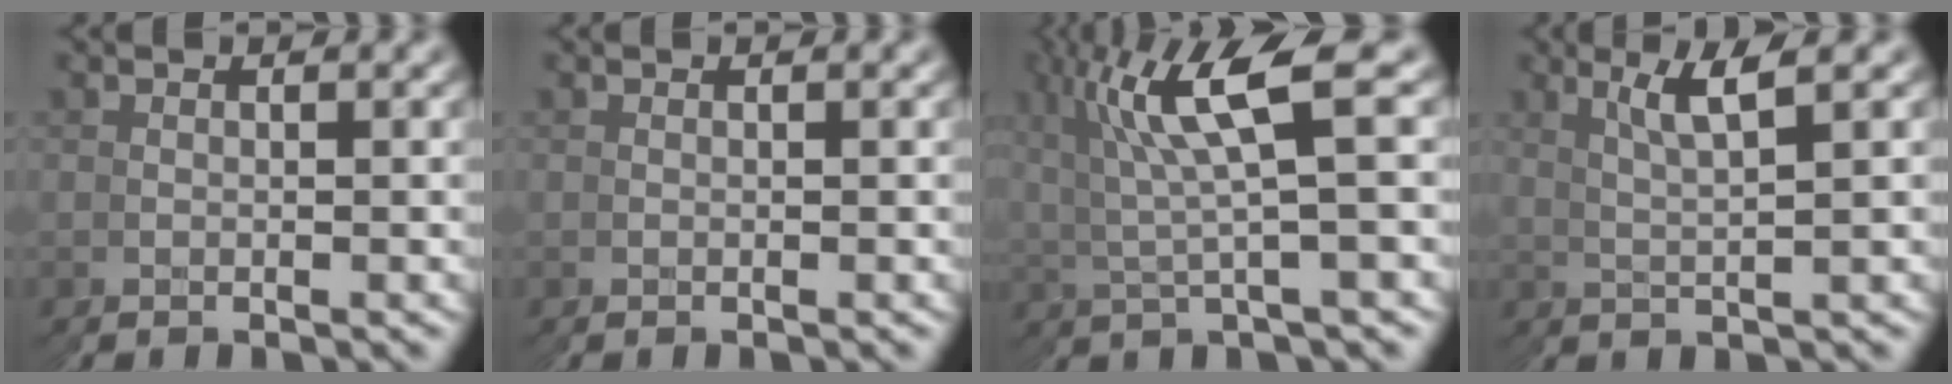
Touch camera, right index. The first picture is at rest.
{"total": 0.0}
{"total": 6.1, "force": [2.2, 2.3, 5.2], "torque": [-0.102, 0.006, 0.038]}
{"total": 2.0, "force": [1.7, -0.4, 0.9], "torque": [-0.027, 0.005, 0.028]}